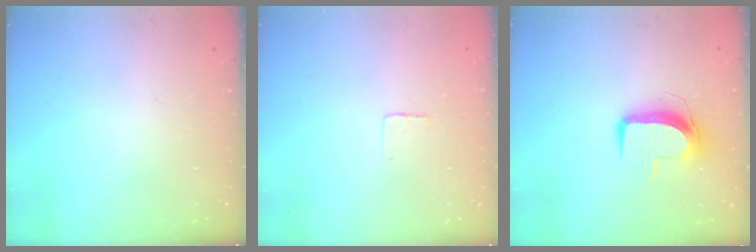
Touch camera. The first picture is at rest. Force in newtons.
{"total": 2.3, "press": 2.3, "slide": 0.1}
{"total": 9.7, "press": 9.7, "slide": 0.6}